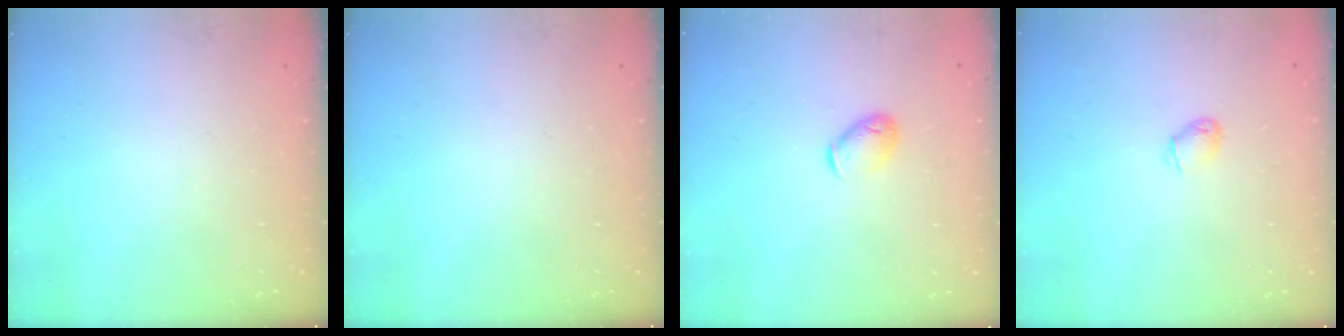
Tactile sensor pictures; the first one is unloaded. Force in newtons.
{"total": 0.0}
{"total": 6.4, "press": 6.2, "slide": 1.2}
{"total": 2.4, "press": 2.4, "slide": 0.4}